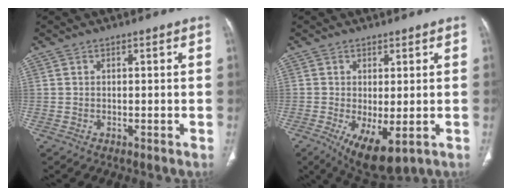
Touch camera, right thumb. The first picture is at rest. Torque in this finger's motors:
{"motor_torque": [0.10, 0.59, -0.10, -0.01, 0.08]}